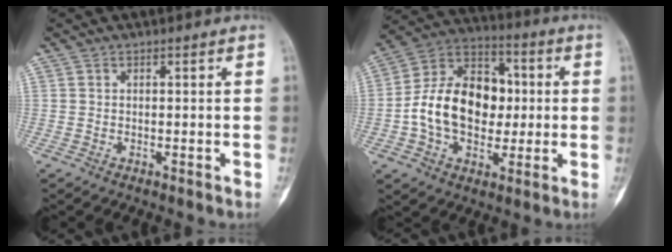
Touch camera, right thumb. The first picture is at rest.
{"total": 18.6, "force": [-0.6, 13.2, 13.1], "torque": [-0.191, 0.033, -0.012]}